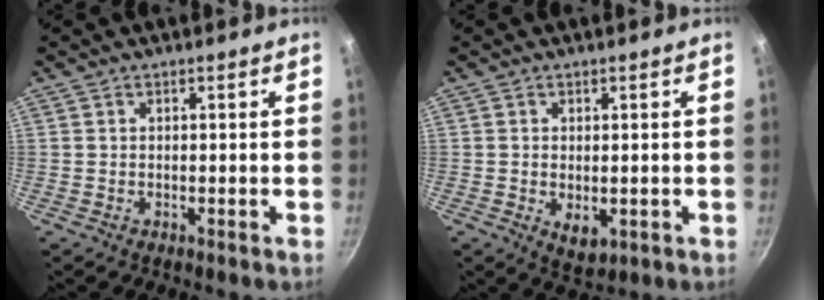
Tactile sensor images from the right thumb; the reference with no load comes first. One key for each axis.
{"total": 4.3, "fx": -0.6, "fy": 2.6, "fz": 3.3, "tx": -0.050, "ty": -0.014, "tz": -0.003}